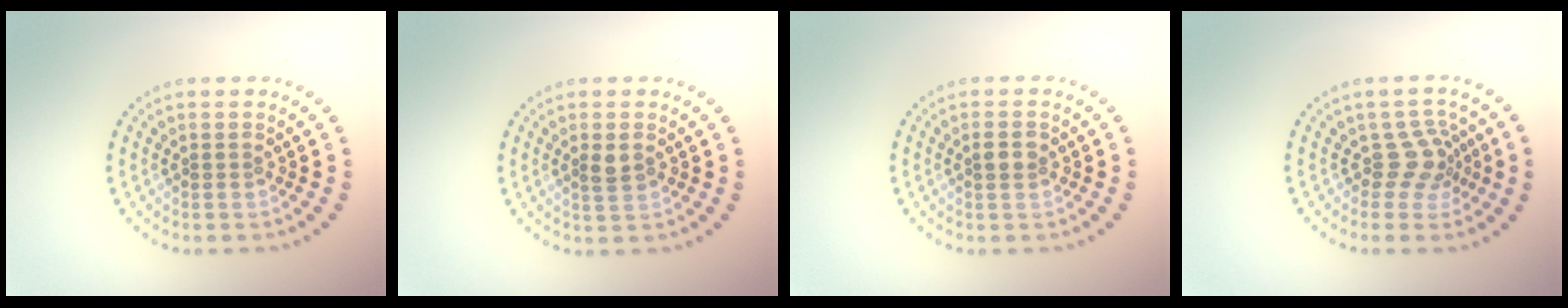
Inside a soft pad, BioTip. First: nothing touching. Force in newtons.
{"total": 1.6, "press": 1.6, "slide": 0.5}
{"total": 1.5, "press": 1.4, "slide": 0.5}
{"total": 2.5, "press": 1.9, "slide": 1.7}